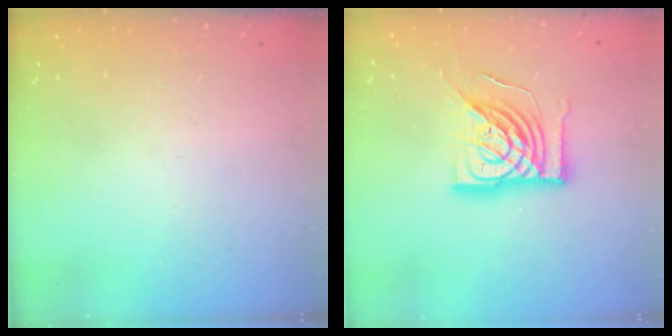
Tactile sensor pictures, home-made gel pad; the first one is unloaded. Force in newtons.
{"total": 18.1, "press": 18.0, "slide": 2.4}